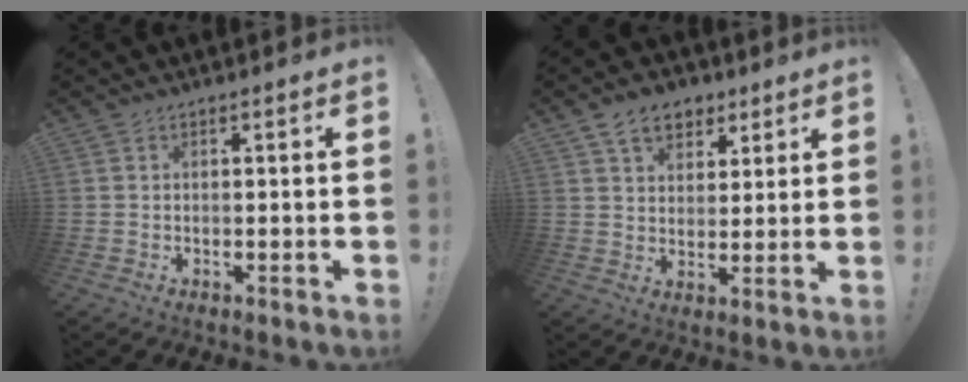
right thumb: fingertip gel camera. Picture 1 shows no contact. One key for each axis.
{"total": 9.8, "fx": 5.6, "fy": 6.8, "fz": 4.3, "tx": -0.061, "ty": -0.020, "tz": 0.108}